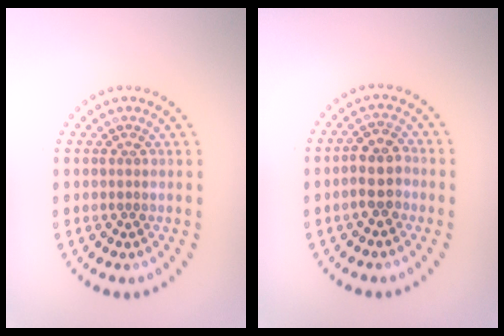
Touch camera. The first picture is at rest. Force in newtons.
{"total": 2.9, "press": 2.7, "slide": 1.0}